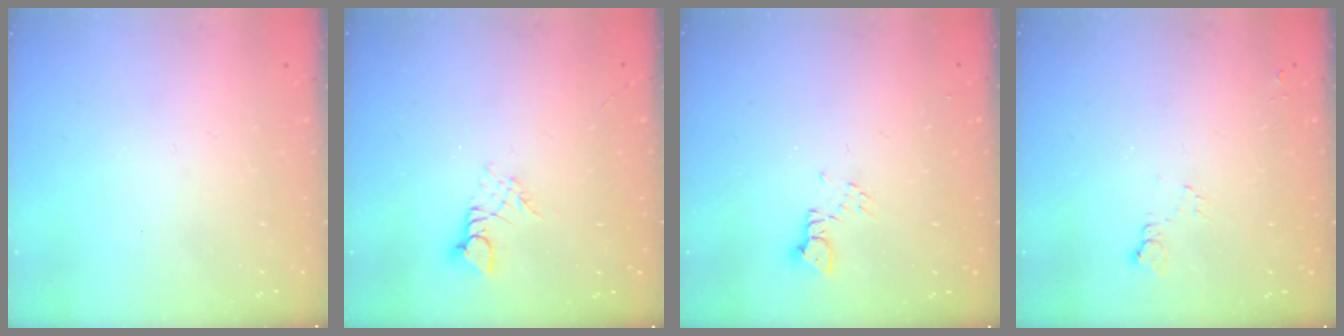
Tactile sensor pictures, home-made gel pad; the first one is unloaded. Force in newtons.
{"total": 2.6, "press": 2.6, "slide": 0.3}
{"total": 2.1, "press": 2.1, "slide": 0.3}
{"total": 5.3, "press": 5.3, "slide": 0.7}